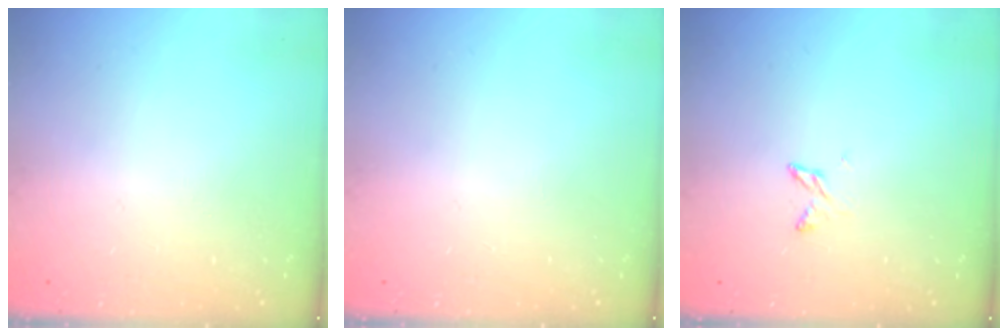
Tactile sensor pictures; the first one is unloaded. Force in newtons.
{"total": 0.0}
{"total": 2.5, "press": 2.5, "slide": 0.5}